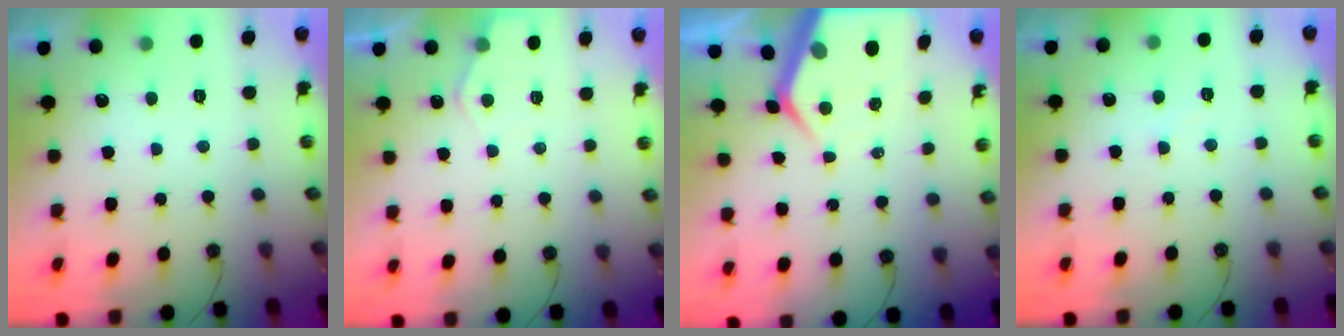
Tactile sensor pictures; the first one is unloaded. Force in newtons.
{"total": 5.2, "press": 5.2, "slide": 0.4}
{"total": 8.8, "press": 8.8, "slide": 0.9}
{"total": 5.2, "press": 5.1, "slide": 1.0}